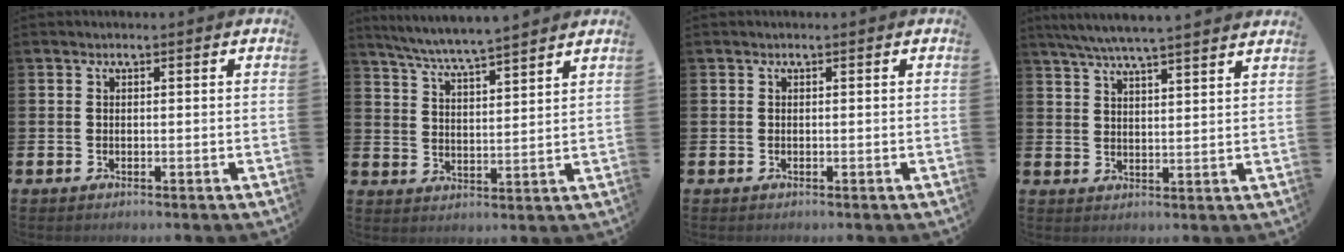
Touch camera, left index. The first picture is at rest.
{"total": 6.1, "force": [5.9, -0.6, 1.4], "torque": [-0.054, -0.036, 0.104]}
{"total": 0.0}
{"total": 6.1, "force": [5.8, -0.2, 1.8], "torque": [-0.059, -0.022, 0.106]}